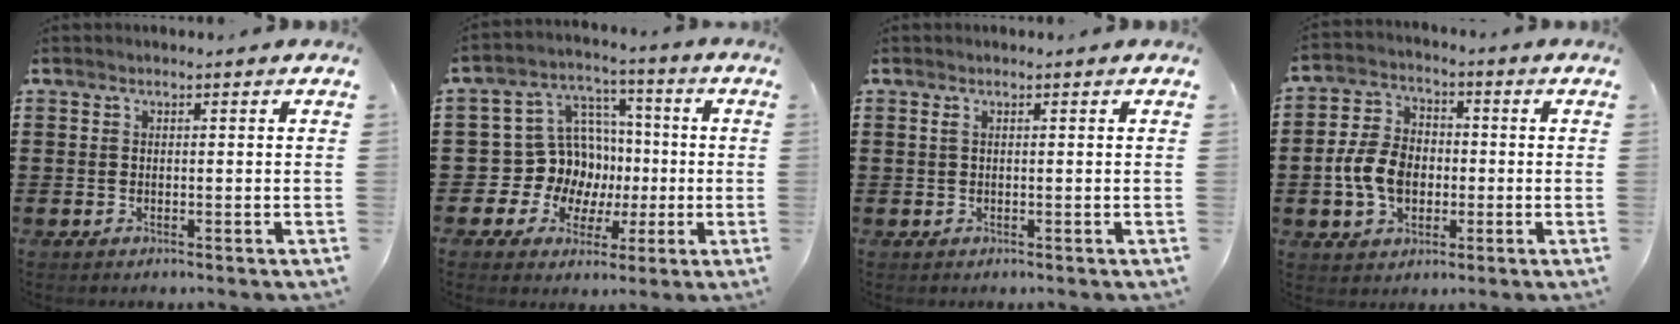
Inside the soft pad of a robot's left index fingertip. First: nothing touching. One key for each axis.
{"total": 10.8, "fx": -0.1, "fy": 10.4, "fz": 2.8, "tx": -0.105, "ty": -0.008, "tz": 0.008}
{"total": 0.7, "fx": 0.2, "fy": 0.0, "fz": 0.7, "tx": -0.014, "ty": -0.001, "tz": 0.003}
{"total": 8.1, "fx": -1.5, "fy": 6.0, "fz": 5.1, "tx": -0.133, "ty": 0.008, "tz": -0.033}